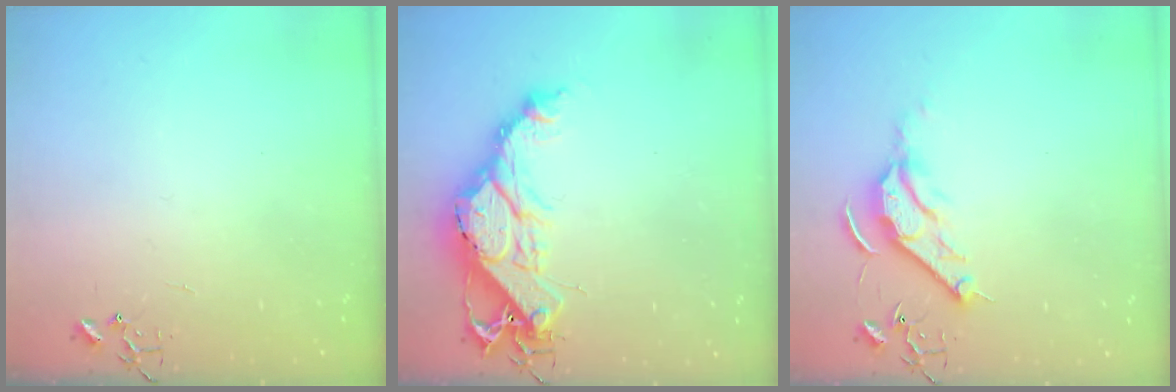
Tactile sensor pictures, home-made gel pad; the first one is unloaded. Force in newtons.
{"total": 16.7, "press": 16.6, "slide": 1.4}
{"total": 10.3, "press": 10.2, "slide": 1.2}